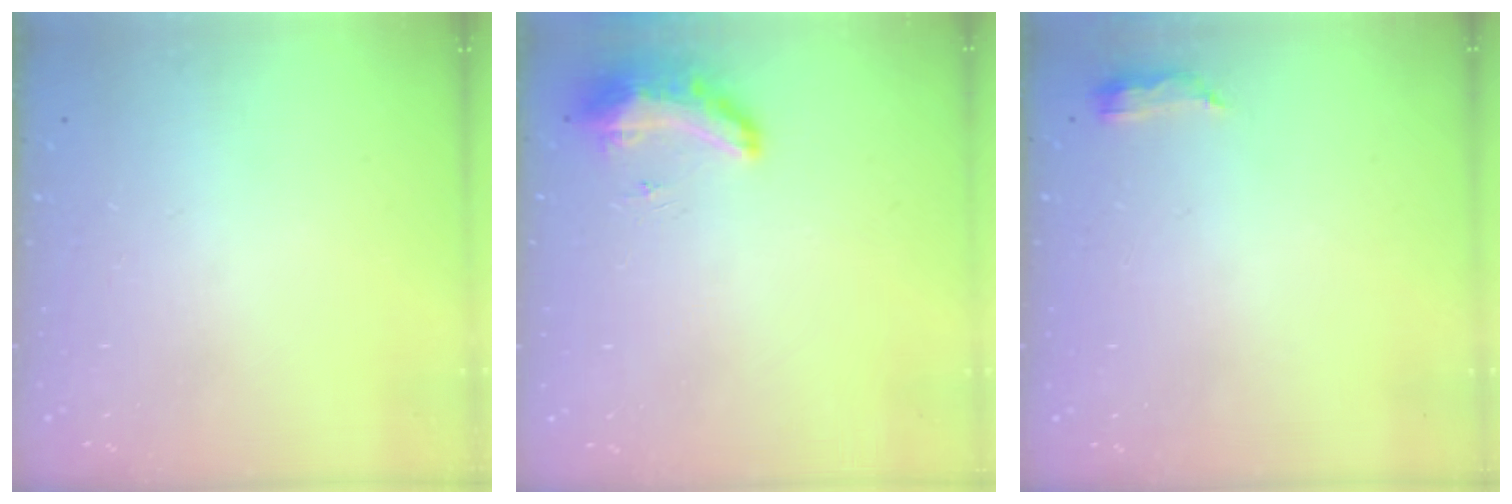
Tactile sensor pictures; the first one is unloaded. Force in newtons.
{"total": 9.2, "press": 8.9, "slide": 2.4}
{"total": 5.1, "press": 4.8, "slide": 1.7}